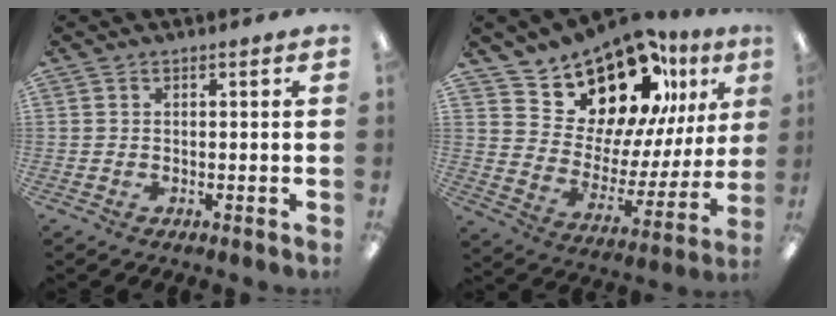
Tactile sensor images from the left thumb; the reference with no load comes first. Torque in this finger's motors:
{"motor_torque": [0.57, 0.73, 1.19, -1.11, 0.04]}